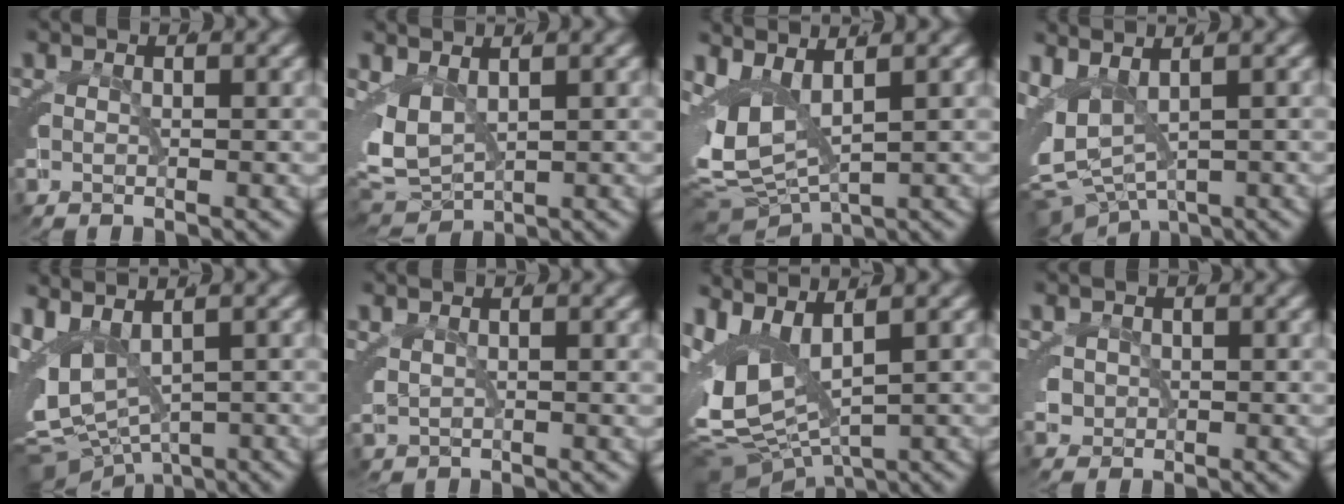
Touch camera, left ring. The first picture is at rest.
{"total": 6.8, "force": [0.2, 5.6, 3.9], "torque": [-0.117, -0.029, 0.018]}
{"total": 9.4, "force": [0.4, 7.0, 6.3], "torque": [-0.150, -0.028, 0.017]}
{"total": 8.8, "force": [-0.5, 7.1, 5.2], "torque": [-0.143, -0.043, 0.007]}
{"total": 10.5, "force": [-0.5, 8.2, 6.6], "torque": [-0.170, -0.045, 0.011]}
{"total": 0.9, "force": [0.7, 0.2, 0.5], "torque": [-0.021, -0.010, 0.025]}
{"total": 12.7, "force": [0.0, 9.5, 8.4], "torque": [-0.193, -0.035, 0.014]}
{"total": 1.6, "force": [0.2, 1.4, 0.8], "torque": [-0.025, -0.010, 0.012]}